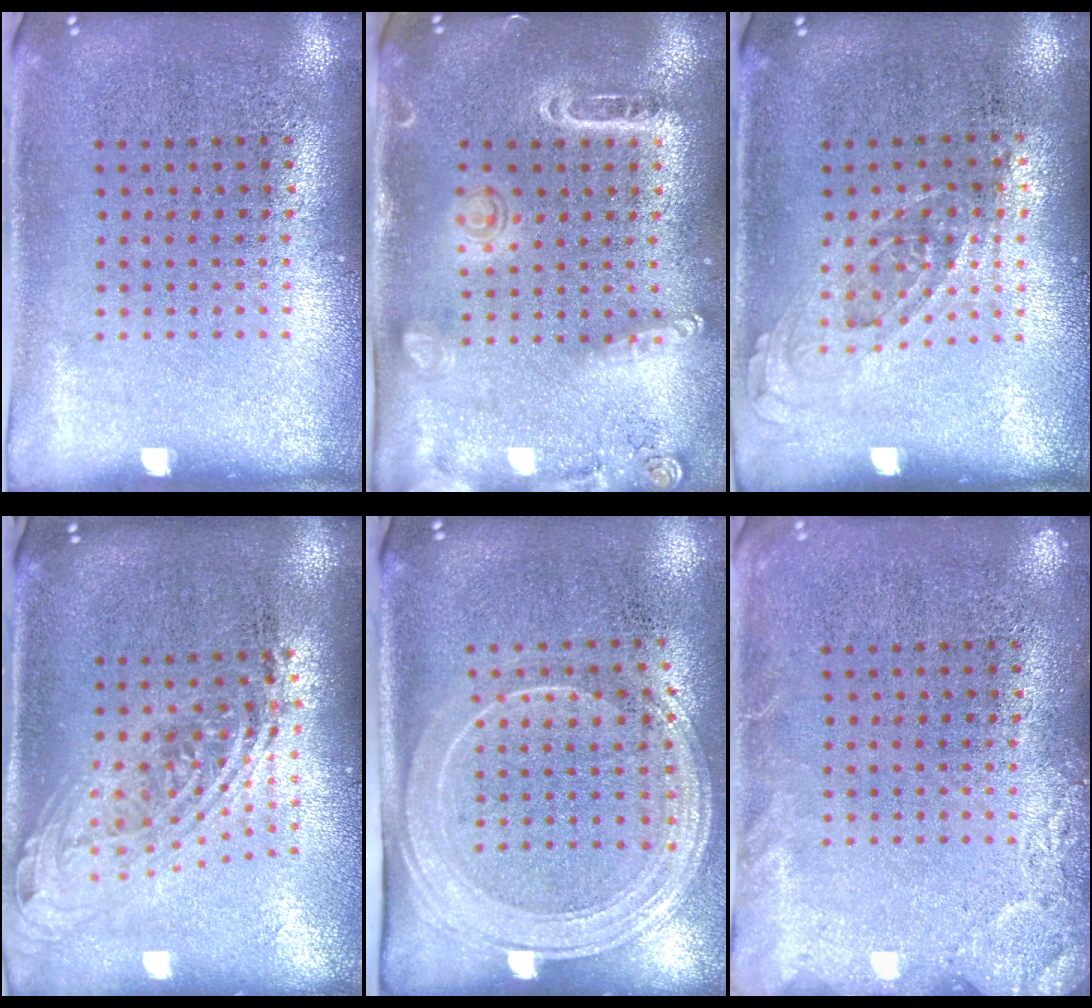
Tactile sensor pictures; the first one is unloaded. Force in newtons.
{"total": 1.5, "press": 1.4, "slide": 0.4}
{"total": 0.8, "press": 0.8, "slide": 0.3}
{"total": 2.1, "press": 1.5, "slide": 1.4}
{"total": 2.2, "press": 1.8, "slide": 1.2}
{"total": 2.2, "press": 2.2, "slide": 0.3}